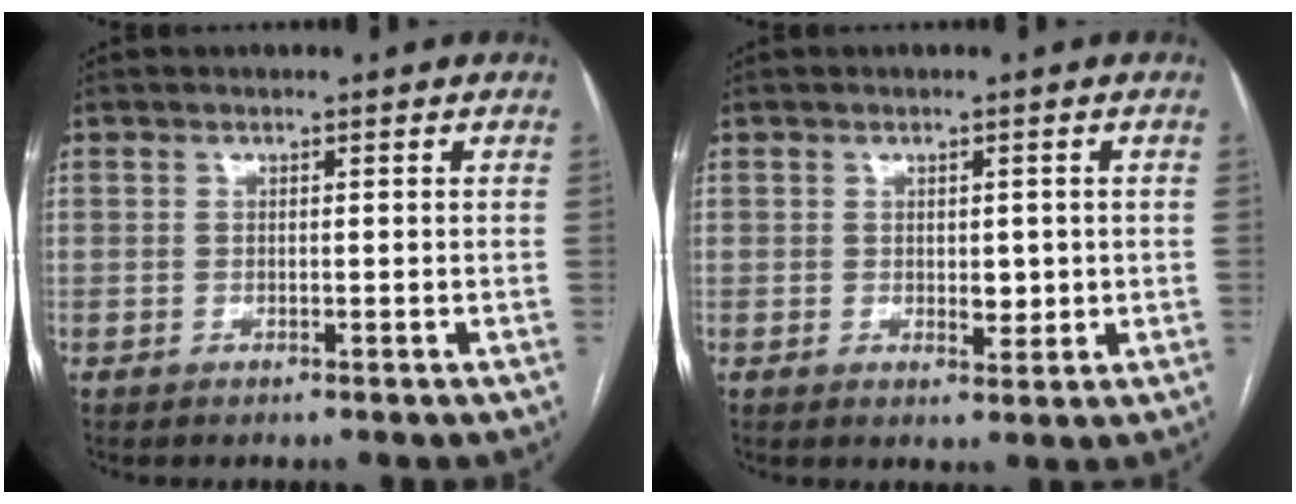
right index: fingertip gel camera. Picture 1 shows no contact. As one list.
[{"total": 2.8, "force": [0.1, 1.7, 2.2], "torque": [-0.026, -0.002, 0.009]}]